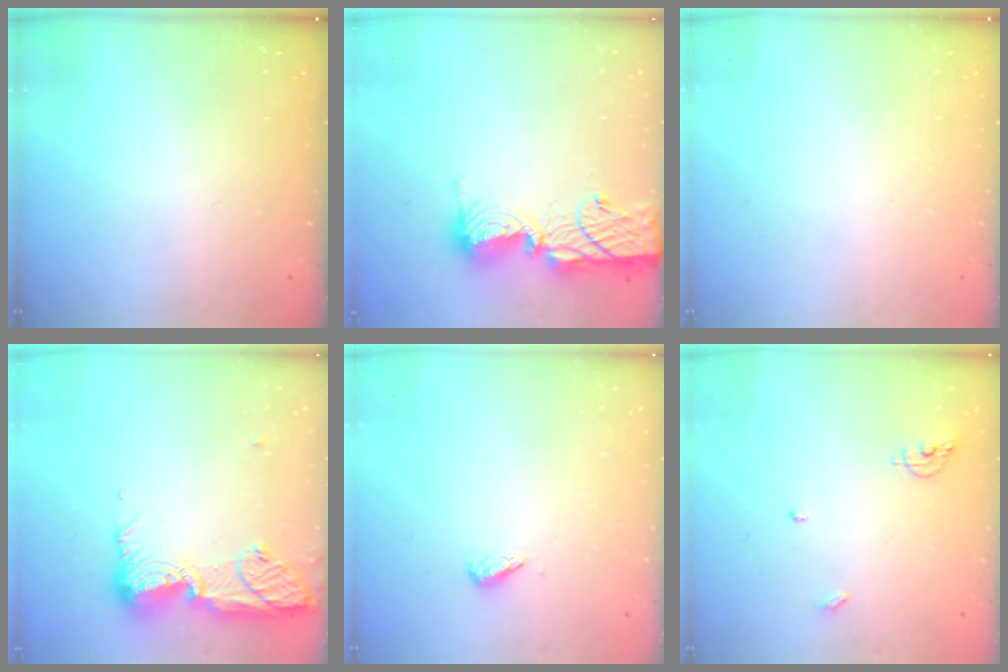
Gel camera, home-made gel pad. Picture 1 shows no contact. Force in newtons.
{"total": 13.6, "press": 13.5, "slide": 1.0}
{"total": 0.0}
{"total": 17.6, "press": 16.5, "slide": 6.2}
{"total": 3.0, "press": 2.9, "slide": 0.6}
{"total": 6.3, "press": 6.2, "slide": 0.6}